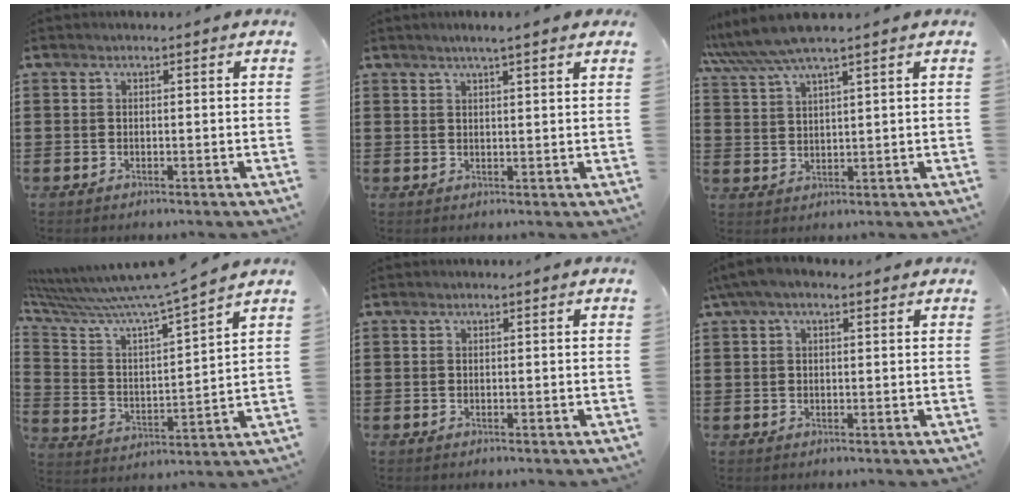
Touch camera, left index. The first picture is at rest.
{"total": 2.5, "force": [2.0, -0.1, 1.5], "torque": [-0.034, 0.002, 0.035]}
{"total": 6.0, "force": [4.7, 0.1, 3.6], "torque": [-0.082, -0.010, 0.083]}
{"total": 7.8, "force": [7.0, -0.4, 3.5], "torque": [-0.102, -0.057, 0.109]}
{"total": 0.0}
{"total": 3.3, "force": [1.4, 1.5, 2.6], "torque": [-0.055, 0.010, 0.025]}